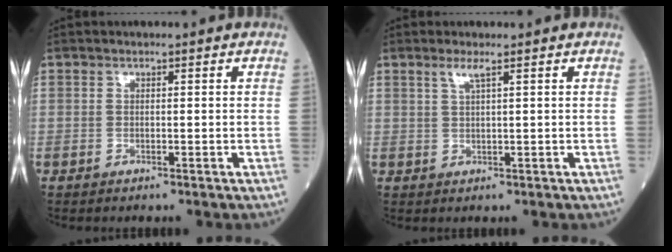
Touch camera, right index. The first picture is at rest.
{"total": 1.8, "force": [1.1, -0.2, 1.4], "torque": [-0.035, 0.001, 0.023]}